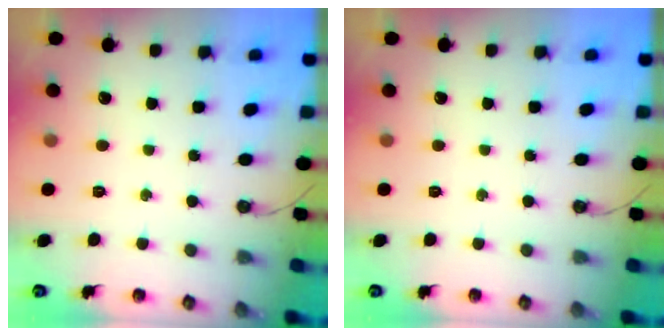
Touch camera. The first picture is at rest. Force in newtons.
{"total": 0.0}